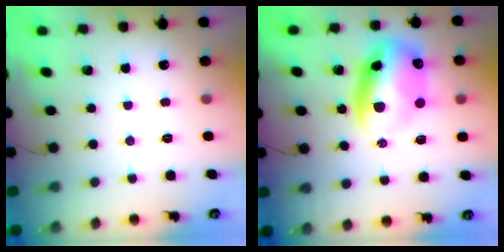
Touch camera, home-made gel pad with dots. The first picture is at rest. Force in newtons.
{"total": 13.9, "press": 13.4, "slide": 3.5}